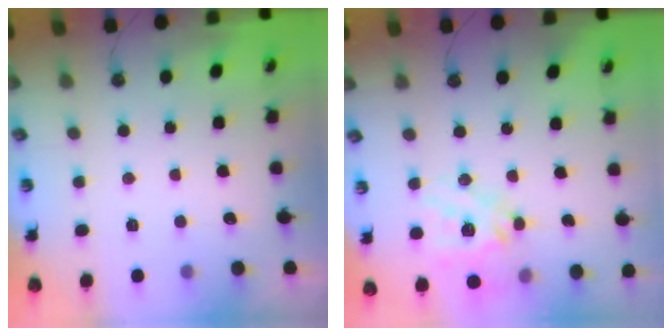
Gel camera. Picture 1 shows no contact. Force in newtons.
{"total": 18.0, "press": 17.9, "slide": 1.9}